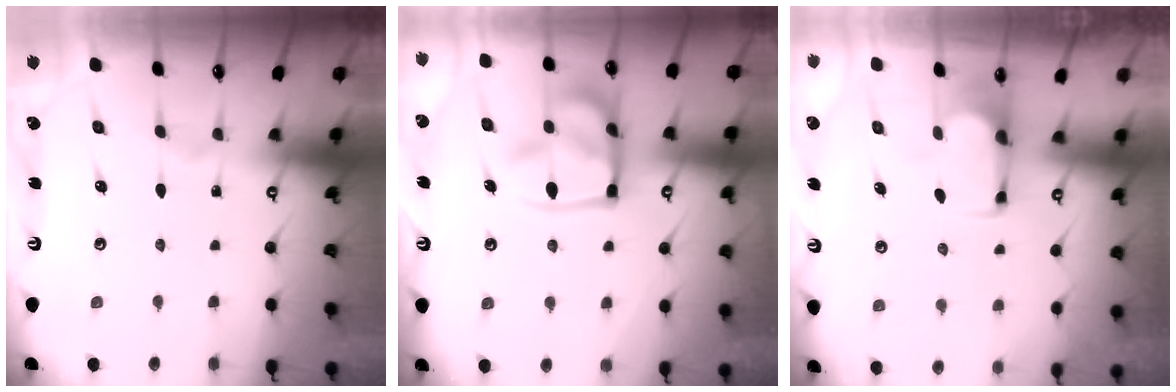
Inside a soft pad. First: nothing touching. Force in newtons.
{"total": 16.5, "press": 16.4, "slide": 1.8}
{"total": 1.7, "press": 1.5, "slide": 0.9}